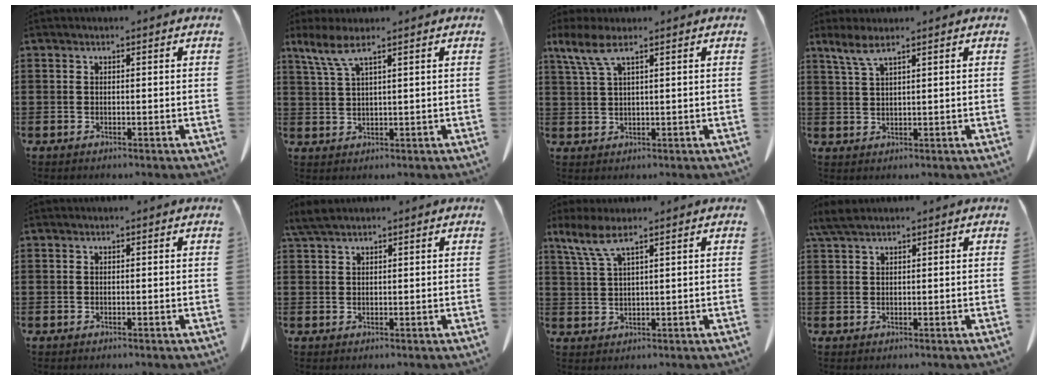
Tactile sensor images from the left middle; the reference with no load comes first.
{"total": 4.3, "force": [2.6, 0.4, 3.4], "torque": [-0.082, 0.000, 0.045]}
{"total": 4.3, "force": [2.5, 0.7, 3.4], "torque": [-0.089, -0.004, 0.041]}
{"total": 3.1, "force": [2.1, 0.4, 2.2], "torque": [-0.057, -0.001, 0.036]}
{"total": 0.0}
{"total": 2.3, "force": [1.8, 0.4, 1.4], "torque": [-0.033, 0.002, 0.034]}
{"total": 4.7, "force": [3.0, 0.5, 3.6], "torque": [-0.086, -0.003, 0.052]}
{"total": 2.4, "force": [1.8, 0.4, 1.5], "torque": [-0.034, 0.002, 0.033]}